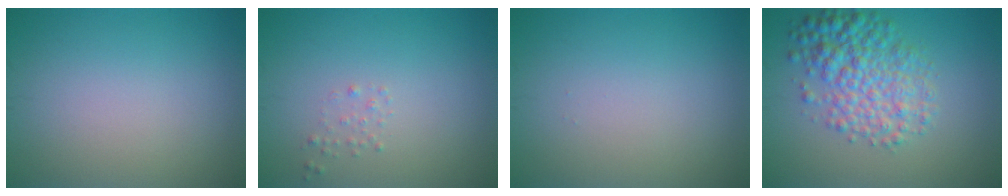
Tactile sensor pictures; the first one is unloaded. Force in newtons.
{"total": 0.6, "press": 0.6, "slide": 0.1}
{"total": 0.0}
{"total": 5.5, "press": 5.5, "slide": 0.1}